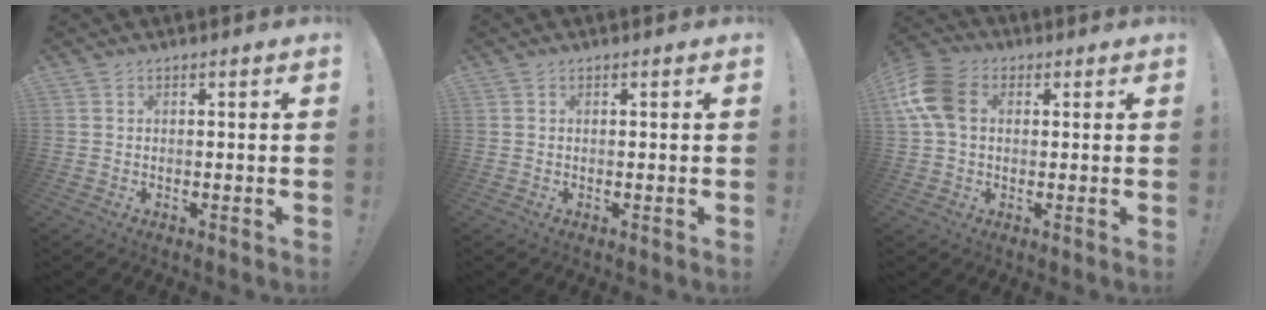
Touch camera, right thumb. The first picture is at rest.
{"total": 0.0}
{"total": 12.3, "force": [2.5, 8.6, 8.4], "torque": [-0.168, 0.011, 0.051]}